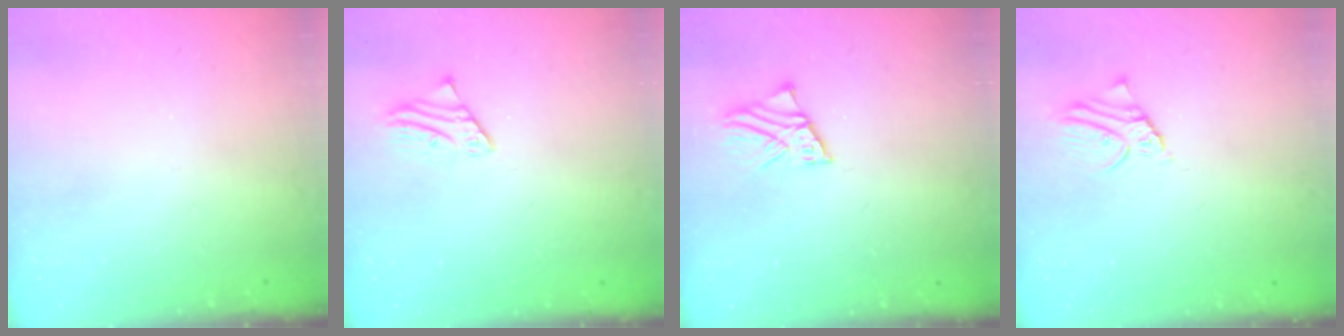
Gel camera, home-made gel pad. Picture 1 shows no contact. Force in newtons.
{"total": 1.8, "press": 1.8, "slide": 0.2}
{"total": 2.4, "press": 2.4, "slide": 0.2}
{"total": 2.7, "press": 2.7, "slide": 0.2}